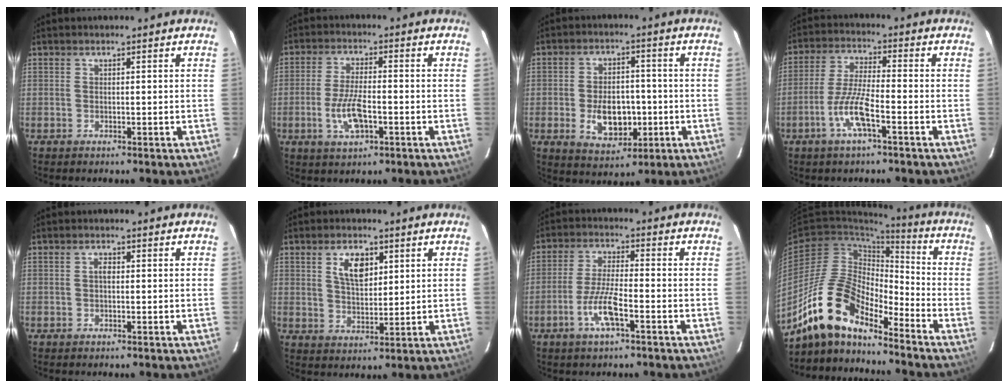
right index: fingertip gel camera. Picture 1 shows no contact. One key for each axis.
{"total": 7.6, "fx": -2.5, "fy": 2.8, "fz": 6.6, "tx": -0.137, "ty": -0.007, "tz": -0.044}
{"total": 9.8, "fx": -2.3, "fy": 6.3, "fz": 7.2, "tx": -0.136, "ty": 0.001, "tz": -0.022}
{"total": 7.8, "fx": -3.8, "fy": 0.9, "fz": 6.7, "tx": -0.143, "ty": -0.004, "tz": -0.074}
{"total": 1.2, "fx": 0.0, "fy": 0.7, "fz": 1.0, "tx": -0.018, "ty": 0.006, "tz": -0.002}
{"total": 6.7, "fx": 2.8, "fy": 3.5, "fz": 5.0, "tx": -0.088, "ty": 0.008, "tz": 0.054}
{"total": 7.2, "fx": -3.5, "fy": 1.1, "fz": 6.2, "tx": -0.130, "ty": -0.005, "tz": -0.067}
{"total": 14.9, "fx": -12.1, "fy": 4.5, "fz": 7.4, "tx": -0.139, "ty": 0.004, "tz": -0.242}